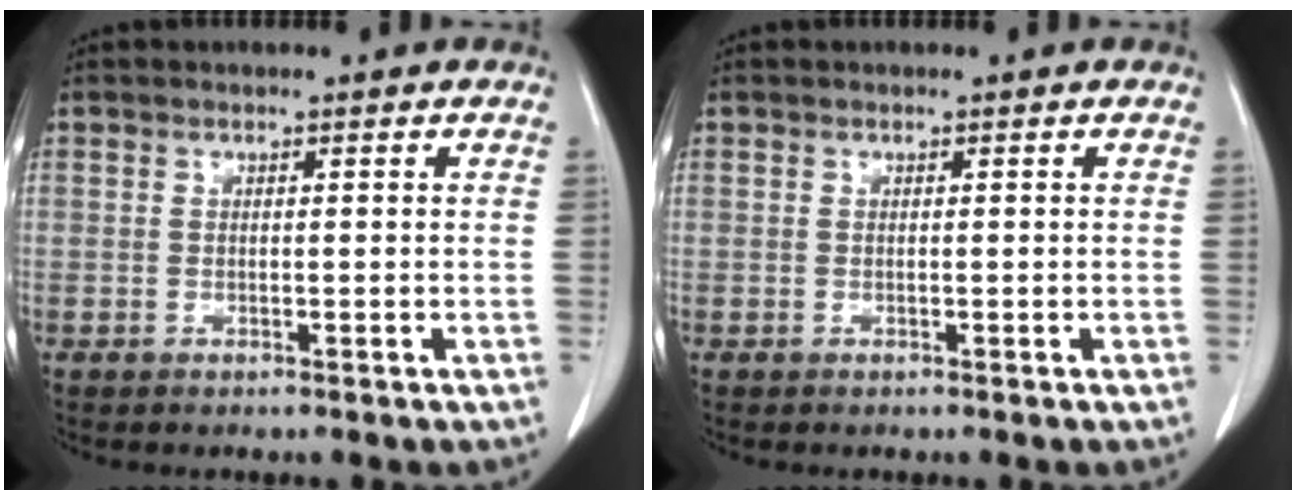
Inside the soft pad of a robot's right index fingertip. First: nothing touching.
{"total": 0.0}